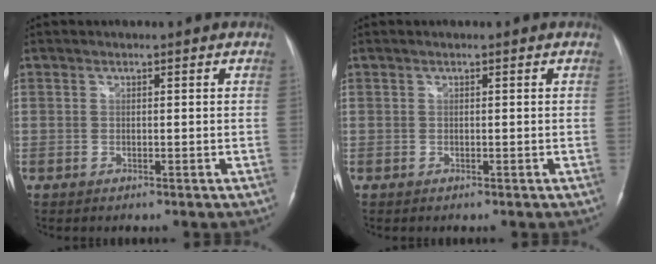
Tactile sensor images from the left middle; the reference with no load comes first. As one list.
[{"total": 0.0}]